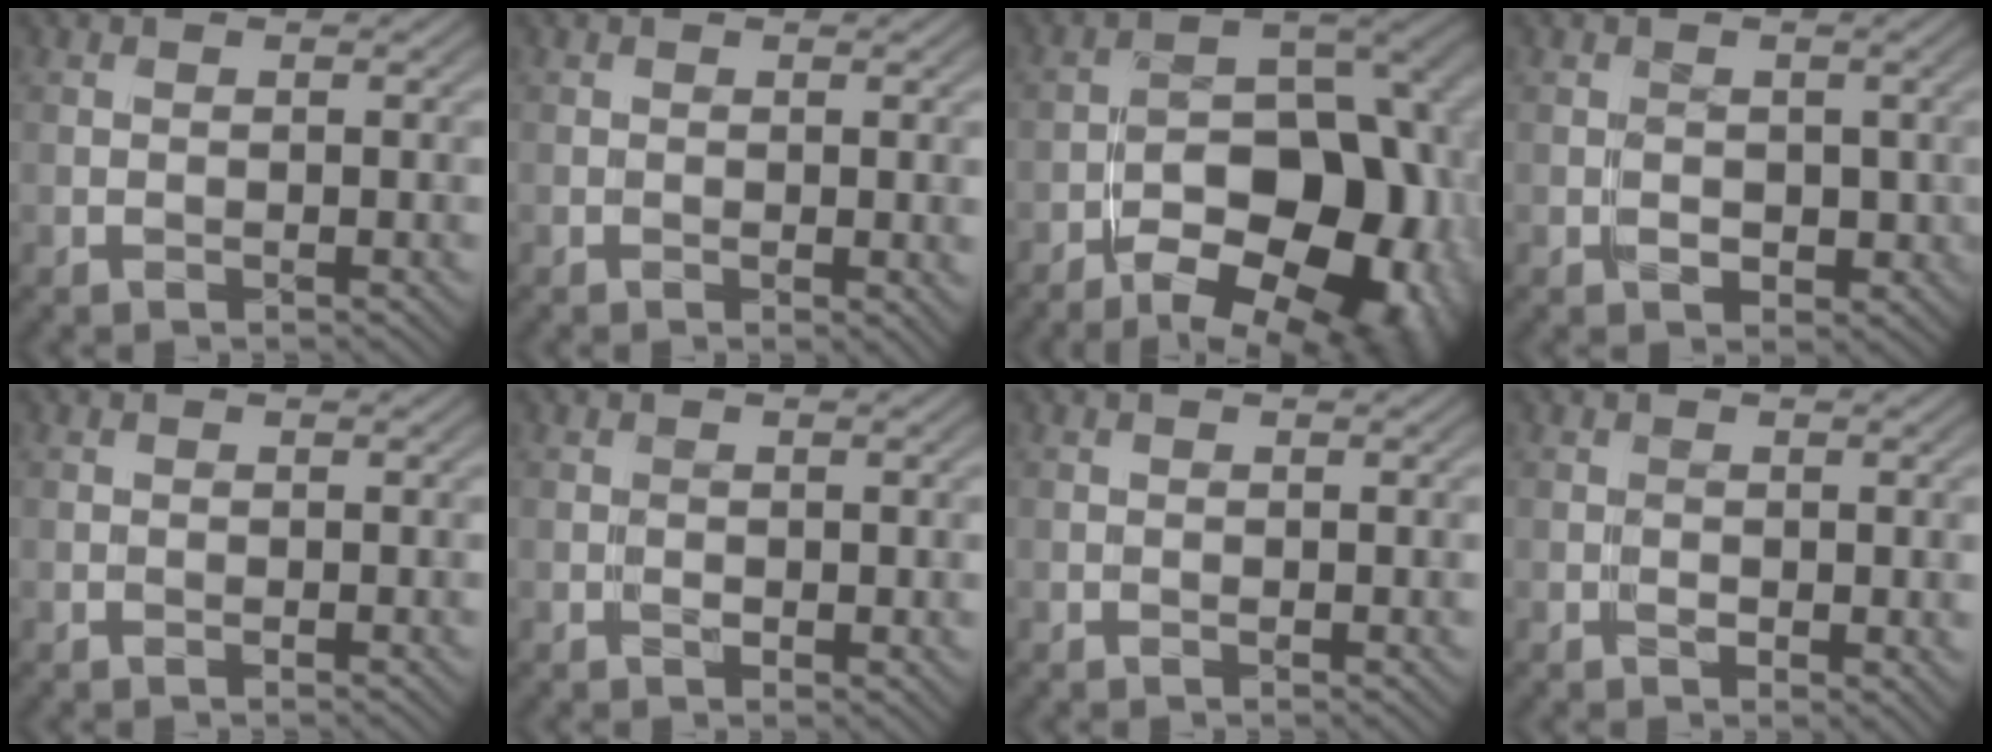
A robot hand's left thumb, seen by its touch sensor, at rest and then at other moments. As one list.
[{"total": 3.0, "force": [-0.5, 1.2, 2.6], "torque": [-0.030, -0.007, -0.003]}, {"total": 18.5, "force": [-9.3, 11.1, 11.5], "torque": [-0.113, 0.009, -0.120]}, {"total": 1.7, "force": [0.0, 1.7, 0.5], "torque": [-0.003, -0.011, 0.008]}, {"total": 0.0}, {"total": 1.1, "force": [0.1, 0.8, 0.8], "torque": [-0.006, -0.005, 0.009]}, {"total": 1.1, "force": [-0.2, 0.3, 1.1], "torque": [-0.014, -0.001, 0.000]}, {"total": 2.9, "force": [-0.1, 1.6, 2.4], "torque": [-0.025, -0.007, 0.005]}]